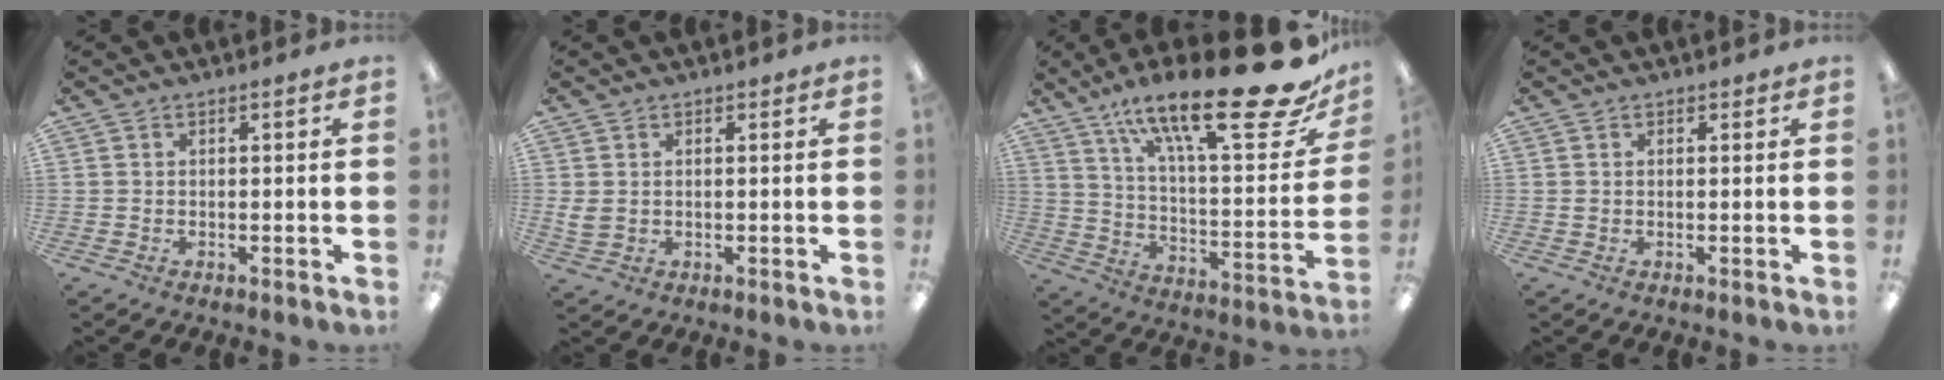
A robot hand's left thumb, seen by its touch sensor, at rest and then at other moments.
{"total": 3.3, "force": [1.0, 2.7, 1.5], "torque": [-0.021, 0.002, 0.019]}
{"total": 27.6, "force": [18.3, 6.9, 19.4], "torque": [-0.292, -0.115, 0.292]}
{"total": 1.0, "force": [0.4, 0.9, 0.2], "torque": [0.003, 0.002, 0.005]}